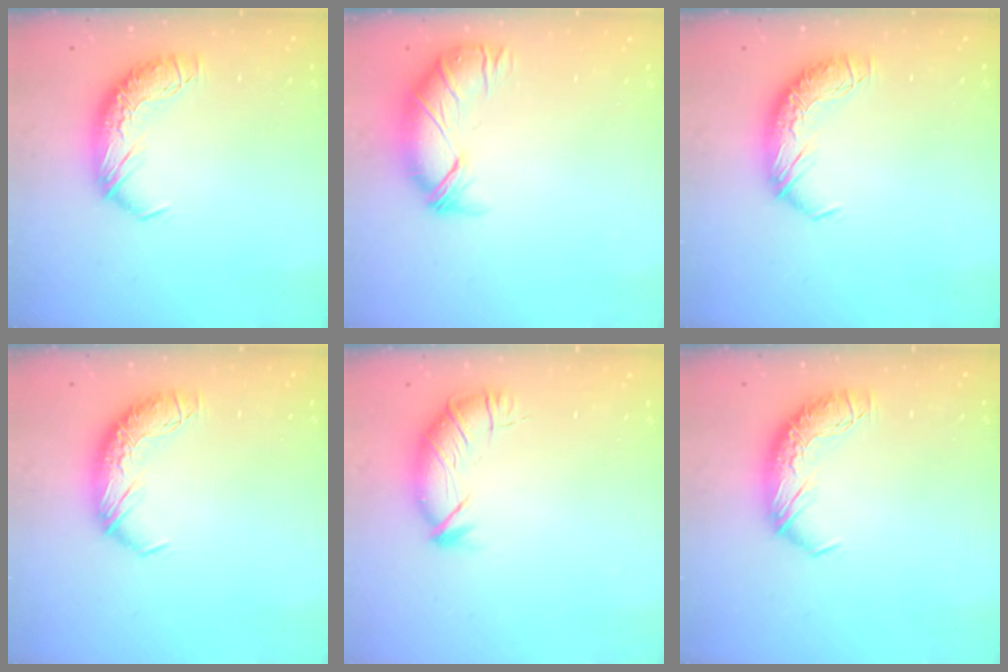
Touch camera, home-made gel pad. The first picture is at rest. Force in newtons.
{"total": 3.6, "press": 2.8, "slide": 2.2}
{"total": 0.0}
{"total": 0.0}
{"total": 3.6, "press": 3.5, "slide": 0.8}
{"total": 0.0}